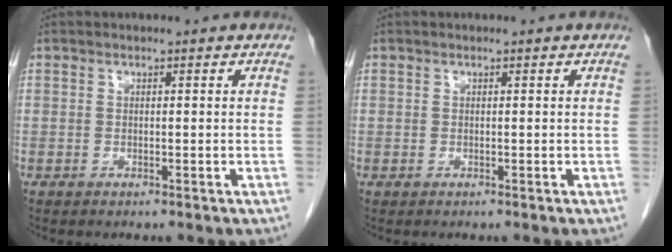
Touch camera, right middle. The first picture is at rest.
{"total": 0.0}